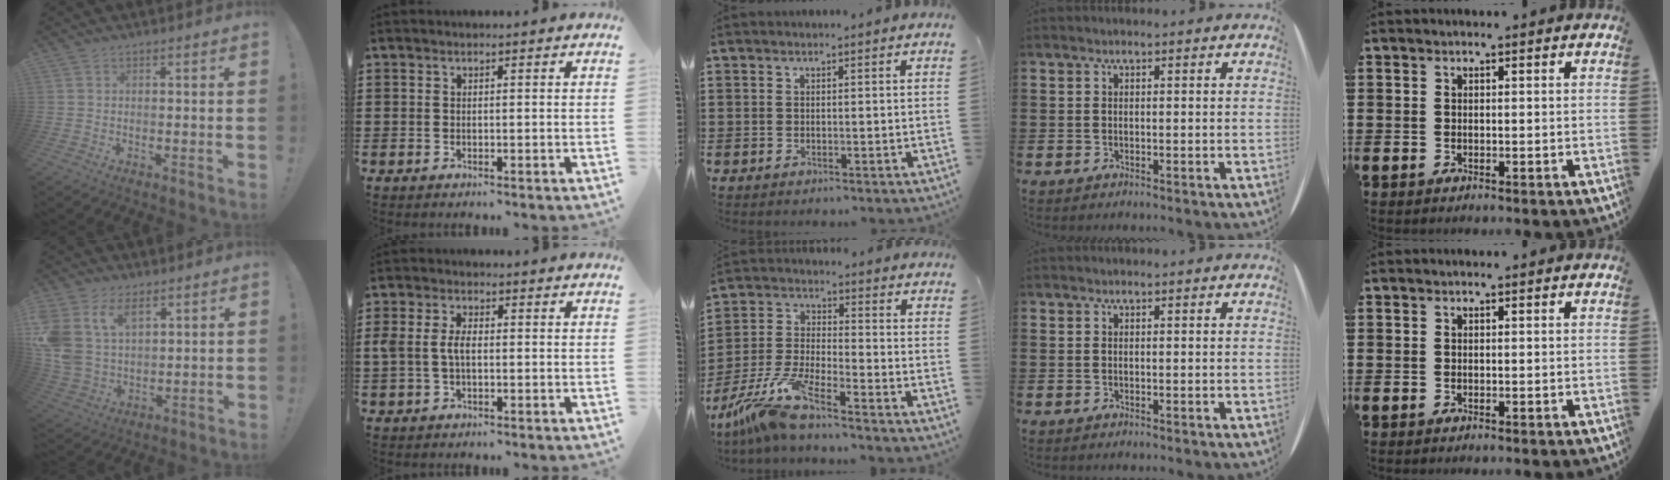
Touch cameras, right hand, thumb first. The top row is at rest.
{"thumb": {"total": 12.8, "force": [6.4, 8.4, 7.2], "torque": [-0.166, -0.031, 0.126]}, "index": {"total": 3.8, "force": [-0.2, 2.2, 3.1], "torque": [-0.083, -0.002, -0.011]}, "middle": {"total": 8.6, "force": [-7.3, 0.1, 4.5], "torque": [-0.121, -0.014, -0.153]}}